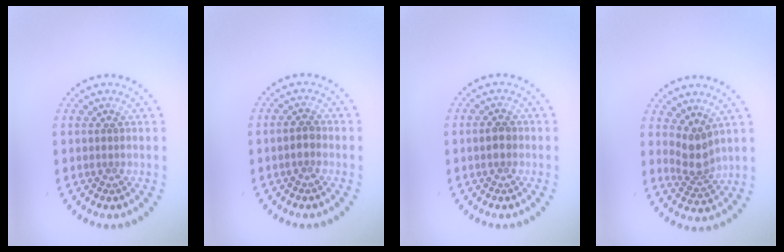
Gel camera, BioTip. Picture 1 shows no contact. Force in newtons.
{"total": 1.2, "press": 1.2, "slide": 0.3}
{"total": 1.5, "press": 1.5, "slide": 0.0}
{"total": 3.0, "press": 2.3, "slide": 1.9}